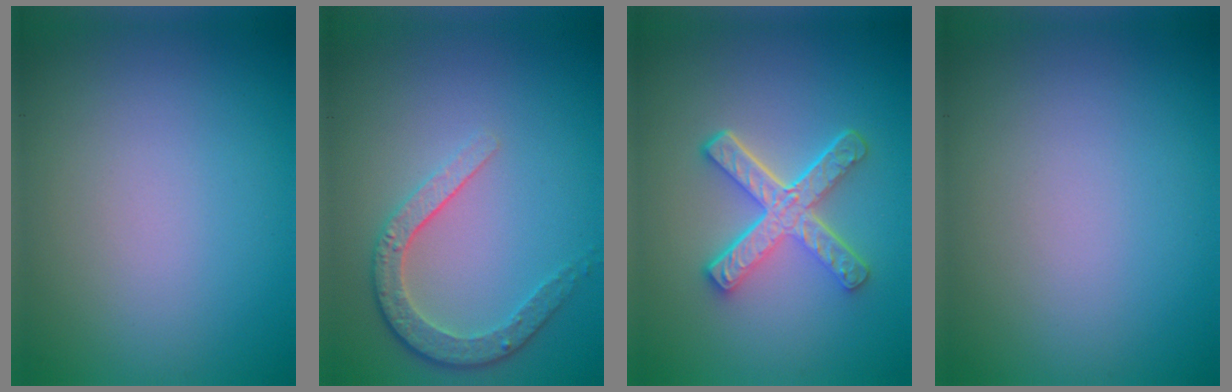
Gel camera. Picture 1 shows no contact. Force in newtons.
{"total": 3.5, "press": 2.8, "slide": 2.1}
{"total": 5.2, "press": 3.7, "slide": 3.6}
{"total": 0.0}